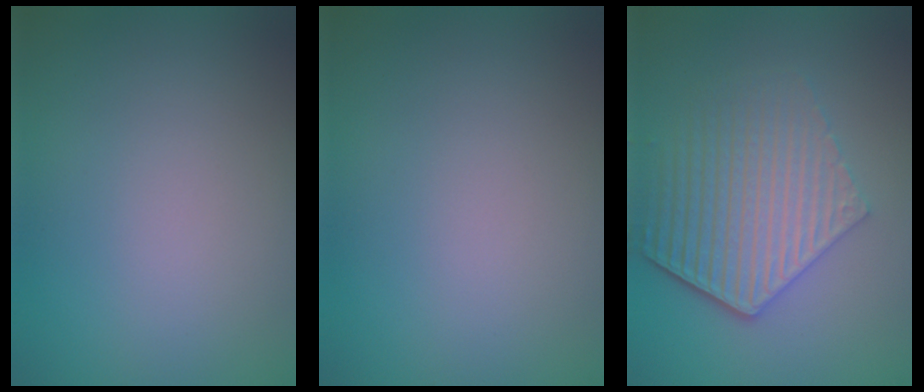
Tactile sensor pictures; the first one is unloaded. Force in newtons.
{"total": 0.0}
{"total": 5.8, "press": 4.3, "slide": 3.9}